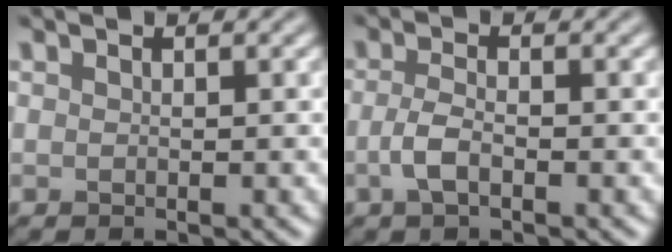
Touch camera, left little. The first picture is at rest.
{"total": 2.2, "force": [-0.8, 0.9, 1.9], "torque": [-0.042, 0.000, -0.019]}